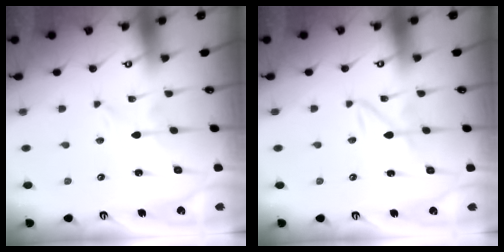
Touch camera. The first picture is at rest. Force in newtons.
{"total": 3.1, "press": 3.1, "slide": 0.2}